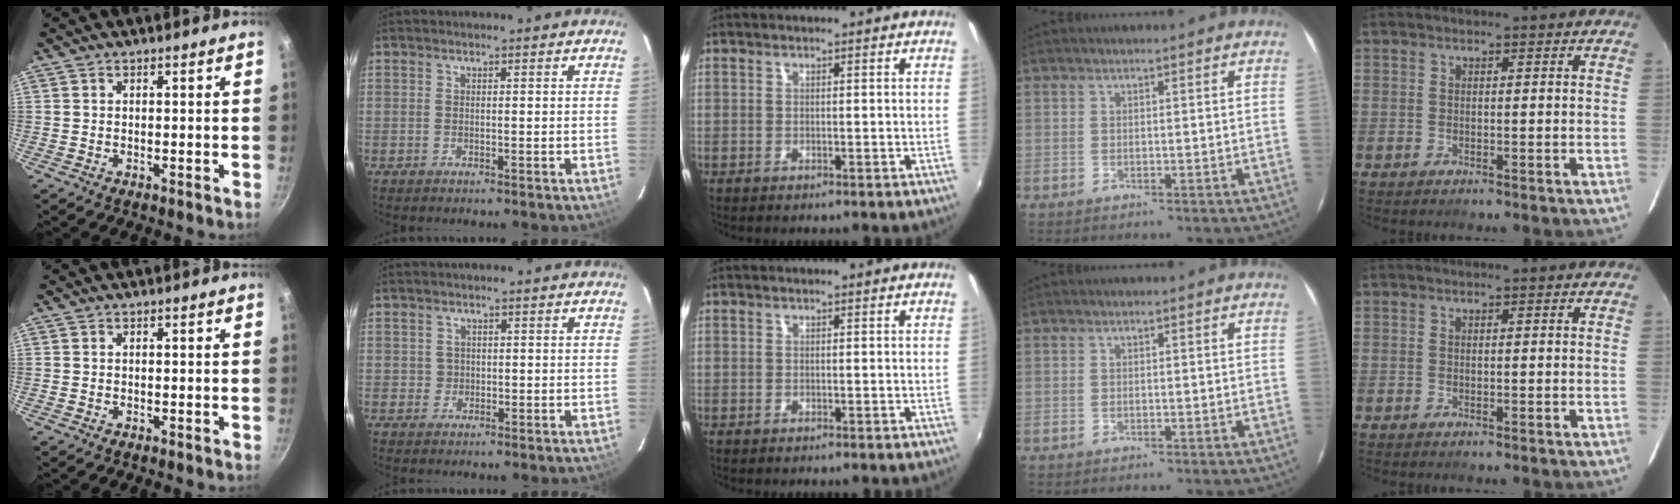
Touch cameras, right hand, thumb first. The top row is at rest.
{"index": {"total": 1.5, "force": [0.1, 1.5, 0.0], "torque": [0.008, 0.004, 0.004]}}